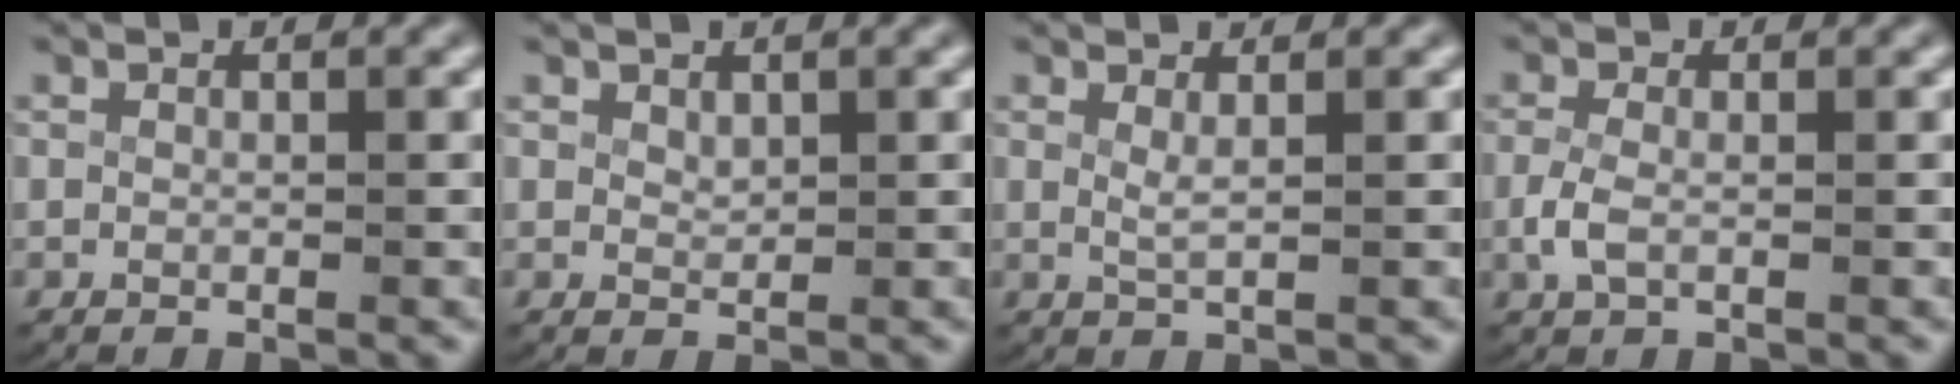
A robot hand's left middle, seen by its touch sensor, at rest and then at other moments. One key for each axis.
{"total": 0.9, "fx": 0.8, "fy": 0.2, "fz": 0.3, "tx": -0.009, "ty": -0.010, "tz": 0.024}
{"total": 1.2, "fx": 0.6, "fy": -0.2, "fz": 1.0, "tx": -0.030, "ty": -0.014, "tz": 0.021}
{"total": 1.9, "fx": -0.4, "fy": 0.9, "fz": 1.6, "tx": -0.052, "ty": -0.010, "tz": -0.002}